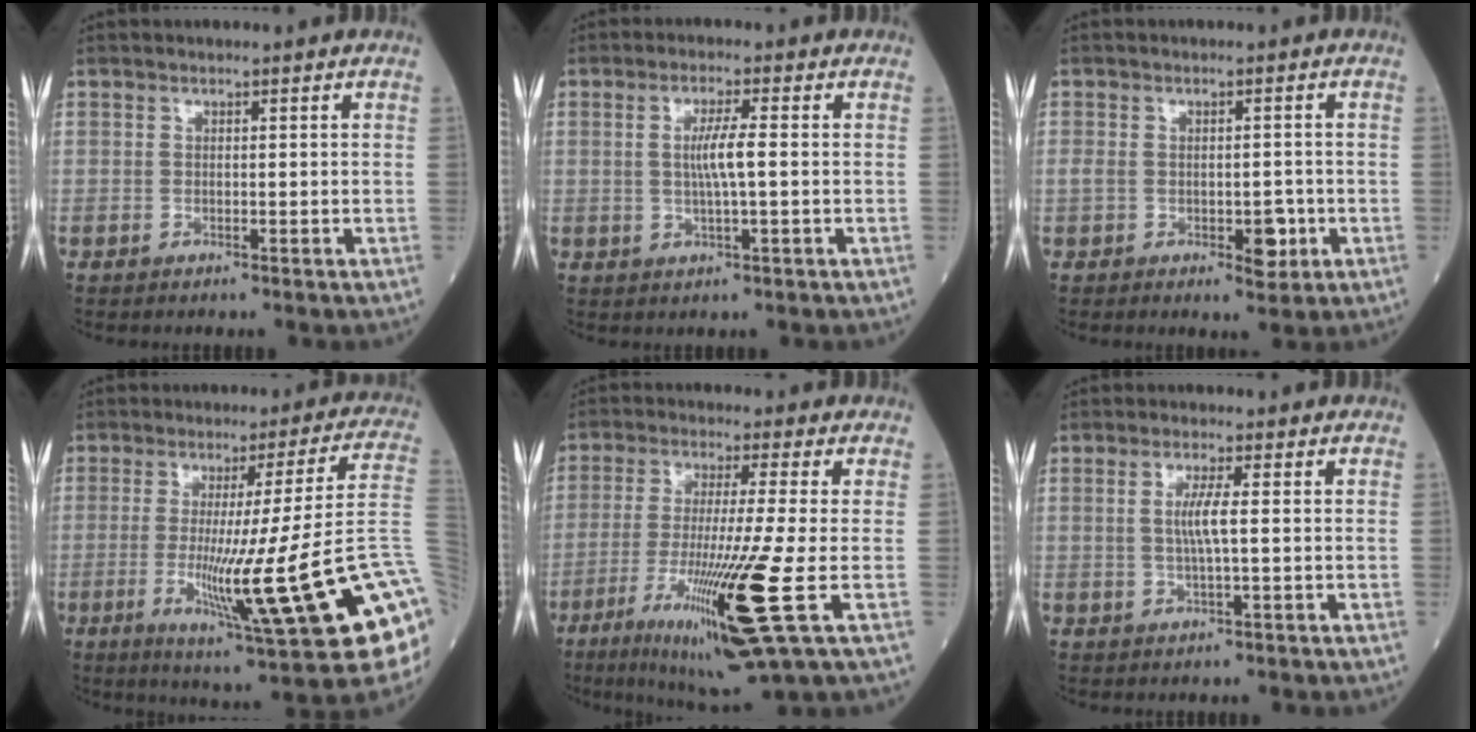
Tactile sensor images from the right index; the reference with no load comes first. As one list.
[{"total": 4.4, "force": [0.2, 0.0, 4.4], "torque": [-0.085, -0.002, 0.004]}, {"total": 4.6, "force": [-1.1, 2.2, 3.9], "torque": [-0.068, 0.007, -0.009]}, {"total": 22.8, "force": [-5.9, -0.9, 22.0], "torque": [-0.255, -0.017, -0.094]}, {"total": 16.0, "force": [-5.6, -1.0, 15.0], "torque": [-0.291, -0.051, -0.102]}, {"total": 3.7, "force": [0.3, -0.1, 3.7], "torque": [-0.076, -0.005, 0.006]}]